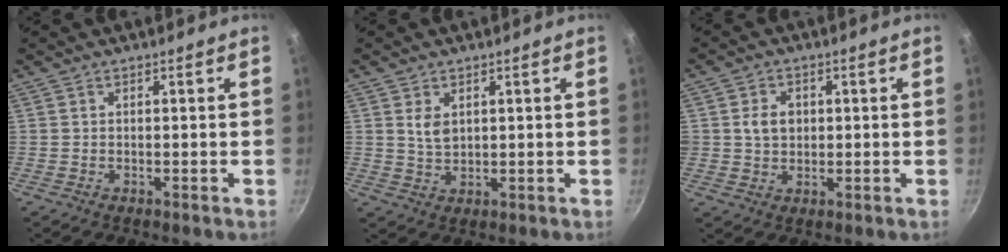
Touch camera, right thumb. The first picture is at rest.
{"total": 3.6, "force": [1.3, 2.3, 2.5], "torque": [-0.041, -0.010, 0.027]}
{"total": 4.7, "force": [0.7, 3.9, 2.6], "torque": [-0.026, 0.003, 0.011]}